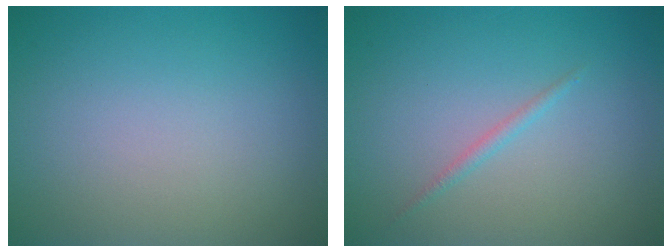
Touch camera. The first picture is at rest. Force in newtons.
{"total": 0.8, "press": 0.8, "slide": 0.0}